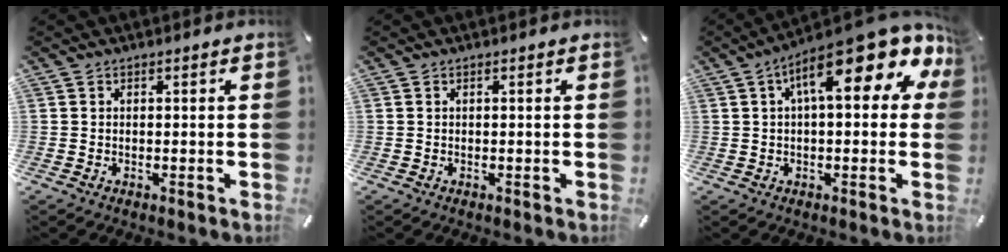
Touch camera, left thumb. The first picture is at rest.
{"total": 0.0}
{"total": 16.4, "force": [7.3, 5.7, 13.6], "torque": [-0.208, -0.037, 0.118]}